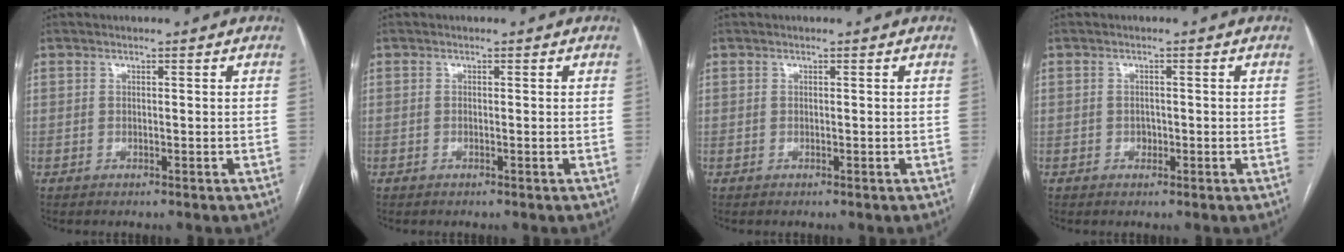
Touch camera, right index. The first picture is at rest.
{"total": 0.0}
{"total": 0.0}
{"total": 1.2, "force": [-0.3, 1.0, 0.6], "torque": [-0.010, 0.003, -0.003]}